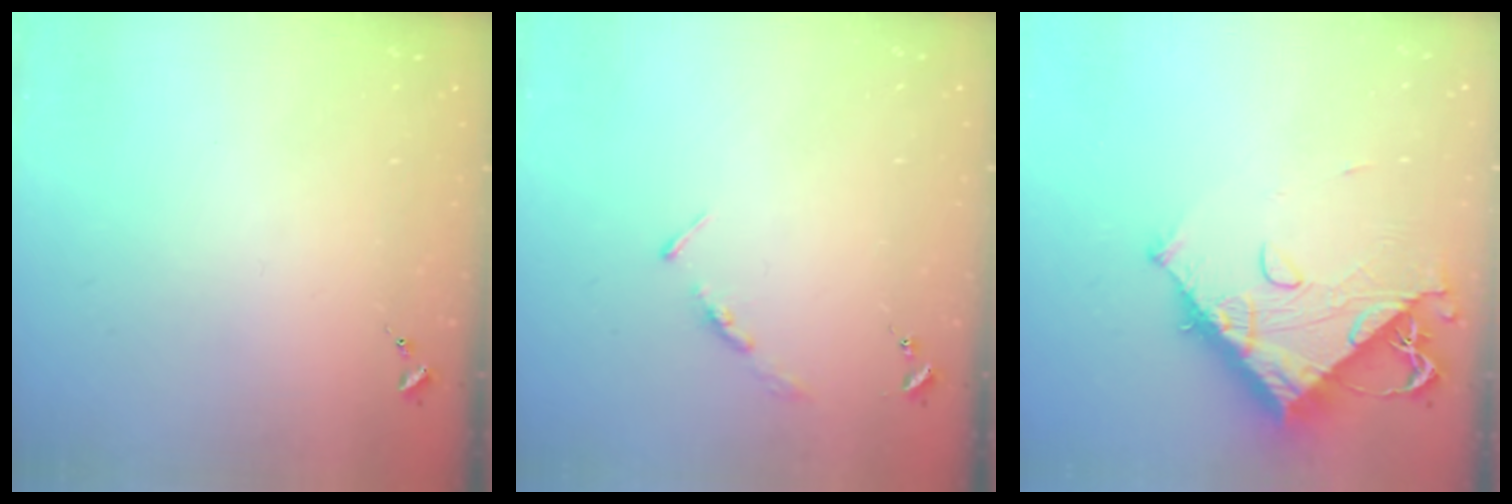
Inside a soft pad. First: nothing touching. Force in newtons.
{"total": 3.5, "press": 3.5, "slide": 0.4}
{"total": 12.7, "press": 12.7, "slide": 1.5}